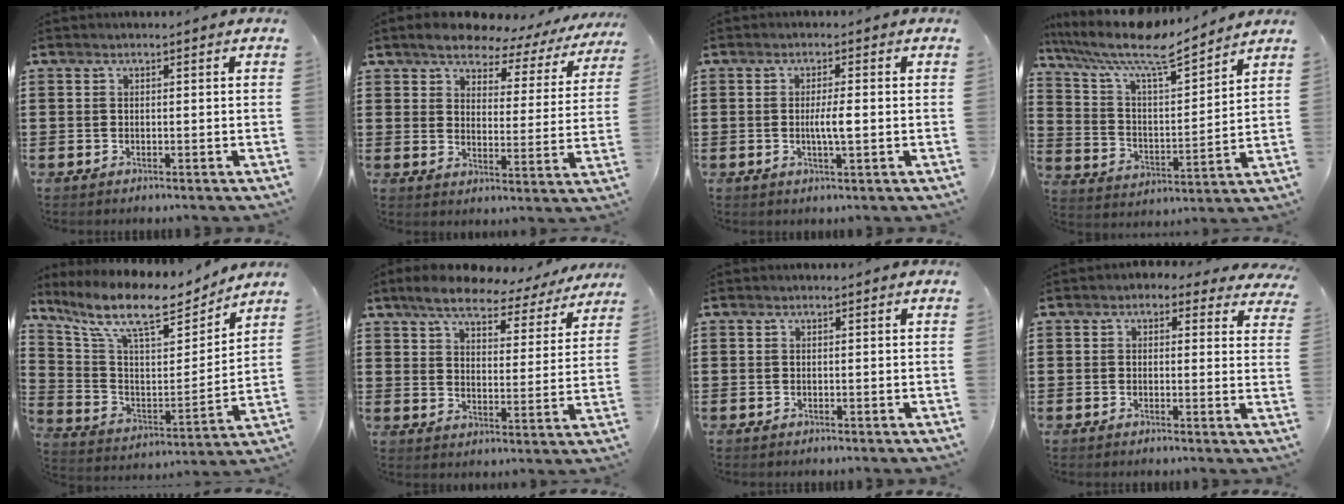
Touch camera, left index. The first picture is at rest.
{"total": 5.2, "force": [4.8, 1.6, 1.3], "torque": [-0.048, -0.028, 0.077]}
{"total": 3.4, "force": [-0.2, 0.4, 3.4], "torque": [-0.061, -0.003, -0.005]}
{"total": 9.6, "force": [8.1, 1.7, 4.8], "torque": [-0.125, -0.048, 0.136]}
{"total": 12.0, "force": [9.4, 3.0, 6.8], "torque": [-0.163, -0.051, 0.159]}
{"total": 6.8, "force": [6.1, 1.6, 2.6], "torque": [-0.071, -0.030, 0.103]}
{"total": 0.0}
{"total": 1.7, "force": [1.0, 1.1, 0.8], "torque": [-0.015, 0.004, 0.015]}